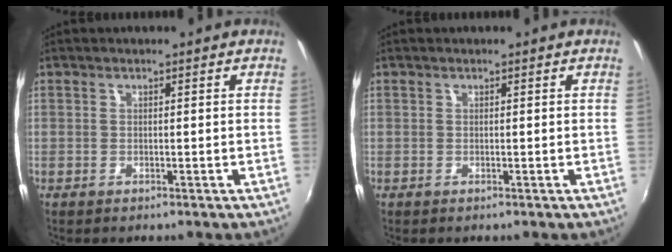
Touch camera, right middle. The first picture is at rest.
{"total": 0.0}